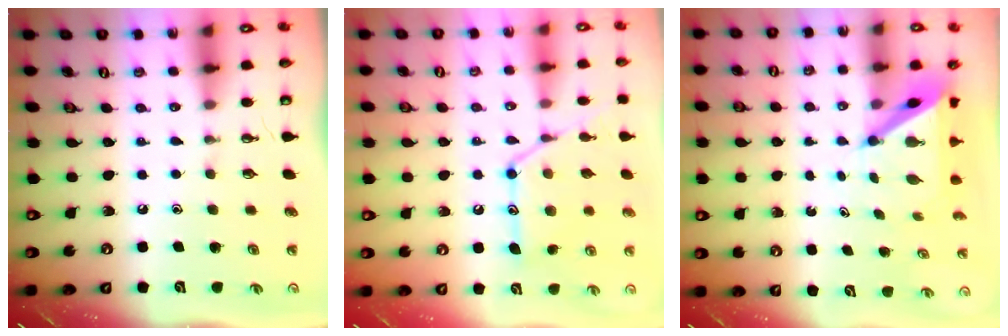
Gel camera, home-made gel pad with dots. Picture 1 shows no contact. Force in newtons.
{"total": 15.1, "press": 15.1, "slide": 1.3}
{"total": 6.1, "press": 6.1, "slide": 0.4}